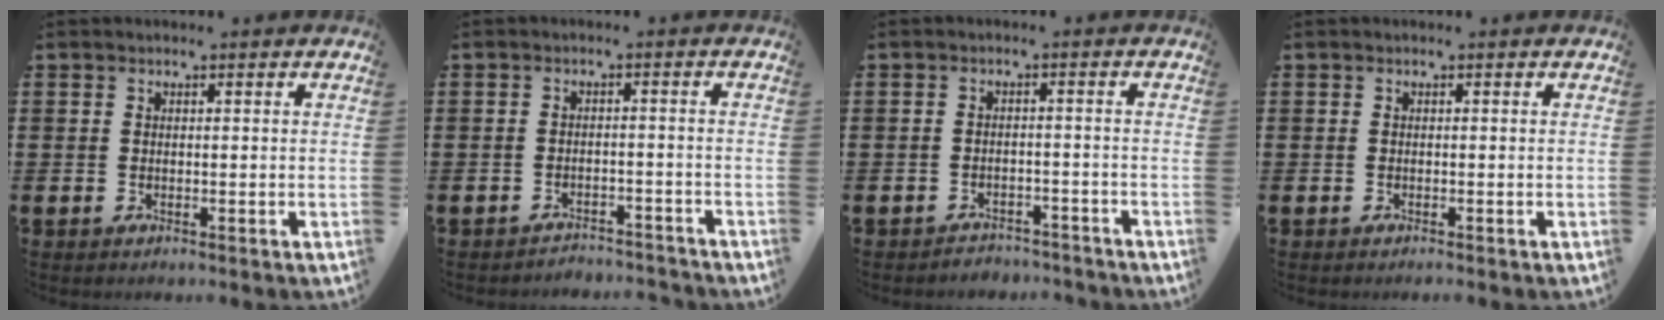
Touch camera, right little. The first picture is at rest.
{"total": 2.1, "force": [-2.1, 0.0, -0.2], "torque": [-0.003, 0.004, -0.046]}
{"total": 2.0, "force": [-1.9, 0.2, -0.3], "torque": [-0.003, 0.005, -0.044]}
{"total": 0.0}